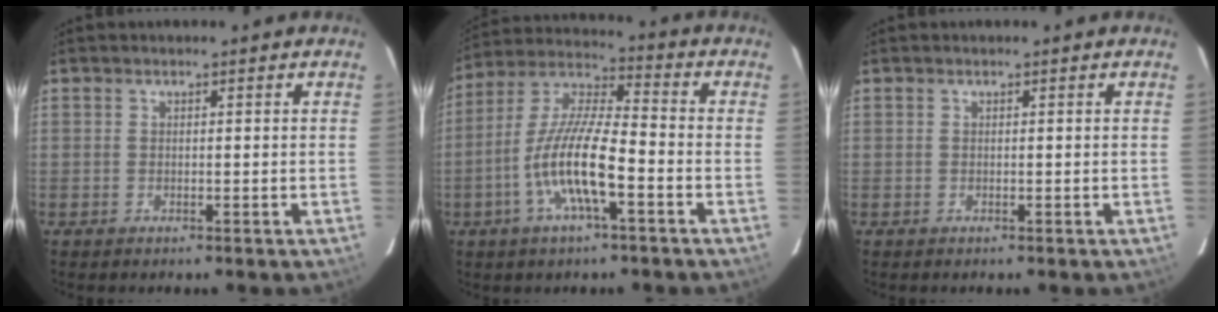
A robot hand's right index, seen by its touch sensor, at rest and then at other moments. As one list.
[{"total": 13.2, "force": [-4.9, 2.8, 11.9], "torque": [-0.243, -0.001, -0.097]}, {"total": 0.0}]